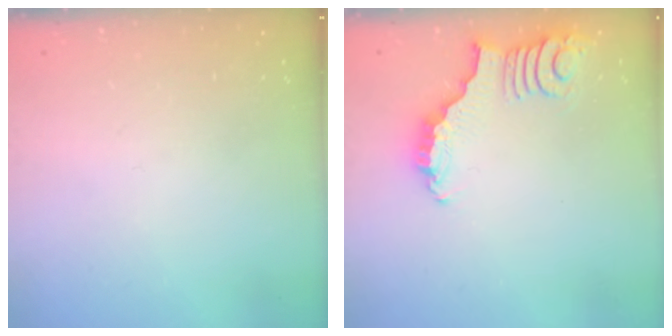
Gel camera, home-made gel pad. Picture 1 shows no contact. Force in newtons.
{"total": 2.2, "press": 2.2, "slide": 0.3}